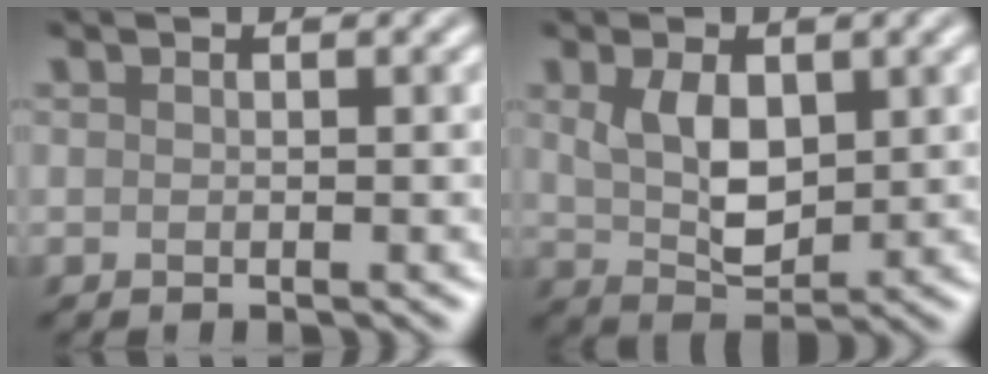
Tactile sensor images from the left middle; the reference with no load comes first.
{"total": 4.4, "force": [1.0, 2.6, 3.4], "torque": [-0.079, 0.001, 0.028]}